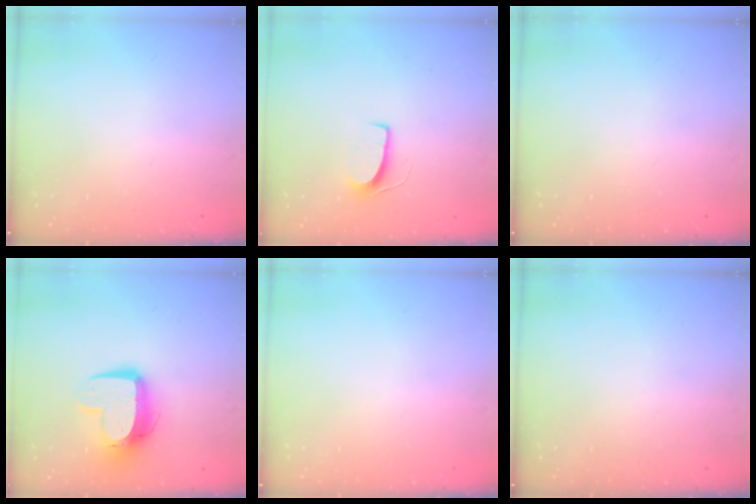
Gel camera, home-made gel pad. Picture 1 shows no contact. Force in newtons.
{"total": 6.5, "press": 6.5, "slide": 0.4}
{"total": 0.0}
{"total": 13.5, "press": 13.4, "slide": 1.3}
{"total": 0.0}
{"total": 0.0}